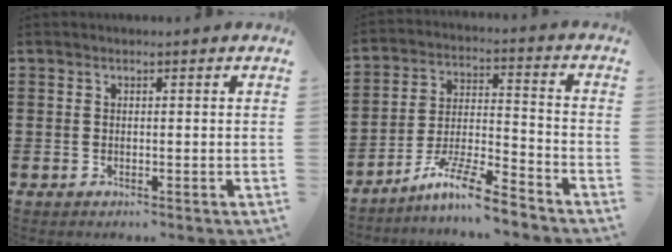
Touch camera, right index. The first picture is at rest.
{"total": 9.3, "force": [-8.0, 0.6, 4.8], "torque": [-0.089, 0.012, -0.153]}